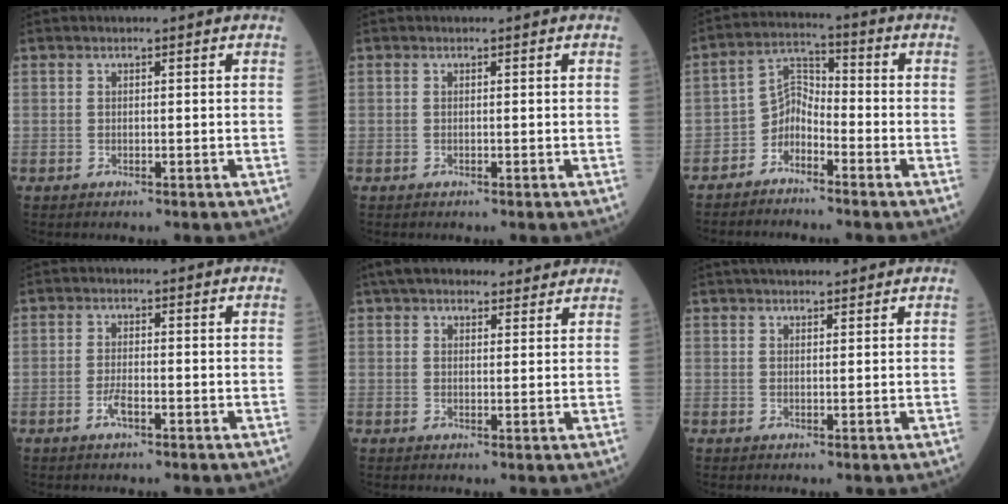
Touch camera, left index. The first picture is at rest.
{"total": 0.0}
{"total": 4.2, "force": [-3.1, 2.2, 1.7], "torque": [-0.021, 0.008, -0.070]}
{"total": 2.0, "force": [-1.0, 0.4, 1.7], "torque": [-0.039, -0.002, -0.021]}
{"total": 12.5, "force": [10.9, 3.8, 5.0], "torque": [-0.064, 0.040, 0.152]}
{"total": 6.3, "force": [5.5, 1.3, 2.8], "torque": [-0.037, 0.029, 0.083]}